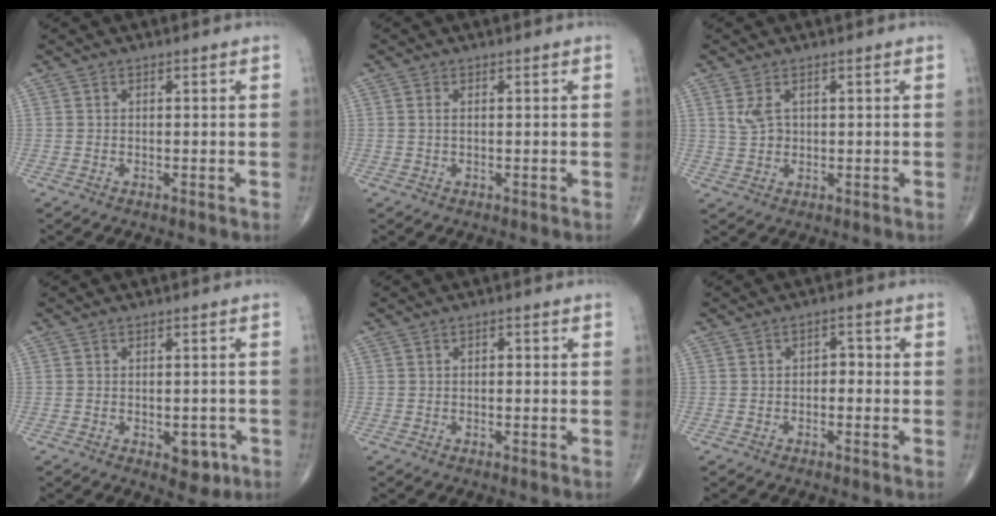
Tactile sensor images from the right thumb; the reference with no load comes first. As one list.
[{"total": 0.9, "force": [0.2, 0.4, 0.8], "torque": [-0.021, 0.004, 0.005]}, {"total": 3.1, "force": [1.2, 1.9, 2.2], "torque": [-0.043, -0.001, 0.031]}, {"total": 4.5, "force": [-1.8, 2.6, 3.2], "torque": [-0.019, 0.005, -0.017]}, {"total": 0.9, "force": [0.0, 0.5, 0.7], "torque": [-0.008, 0.003, -0.002]}, {"total": 2.4, "force": [-0.4, 1.6, 1.7], "torque": [-0.012, 0.012, -0.013]}]